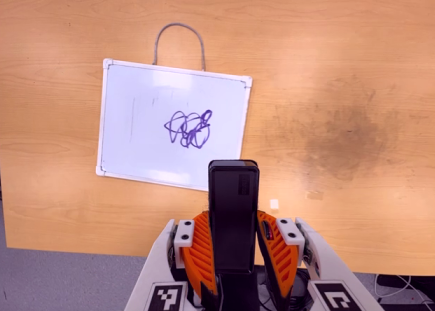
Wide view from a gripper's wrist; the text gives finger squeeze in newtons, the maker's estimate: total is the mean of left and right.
{"total": 4.3, "left": 2.8, "right": 5.8}